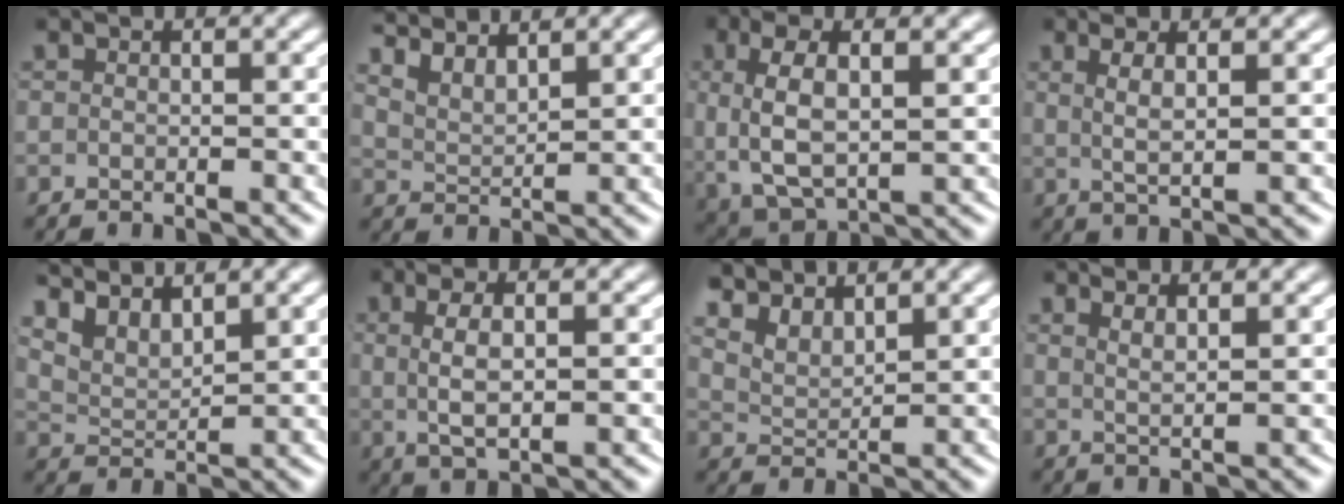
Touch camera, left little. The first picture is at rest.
{"total": 4.7, "force": [3.3, 2.5, 2.3], "torque": [-0.051, -0.002, 0.051]}
{"total": 6.7, "force": [0.5, 4.1, 5.3], "torque": [-0.128, -0.016, 0.026]}
{"total": 3.1, "force": [1.0, 0.4, 3.0], "torque": [-0.051, -0.001, 0.025]}
{"total": 6.4, "force": [4.2, 3.8, 2.8], "torque": [-0.064, 0.003, 0.062]}
{"total": 4.0, "force": [0.6, 1.2, 3.8], "torque": [-0.073, -0.004, 0.020]}
{"total": 4.9, "force": [3.4, 2.8, 2.2], "torque": [-0.056, -0.007, 0.052]}
{"total": 2.5, "force": [1.6, 0.0, 1.8], "torque": [-0.032, -0.007, 0.035]}